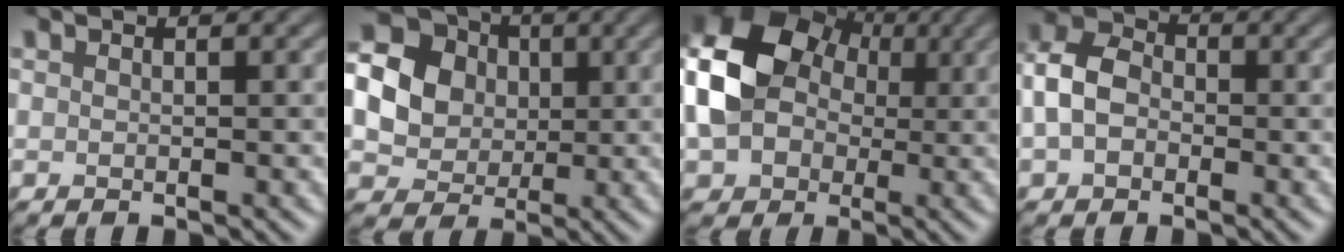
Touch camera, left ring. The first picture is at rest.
{"total": 15.0, "force": [2.6, 13.3, 6.5], "torque": [-0.155, 0.027, 0.015]}
{"total": 9.9, "force": [0.4, 7.9, 5.9], "torque": [-0.124, 0.007, -0.013]}
{"total": 4.6, "force": [-1.3, 3.4, 2.8], "torque": [-0.056, 0.006, -0.038]}